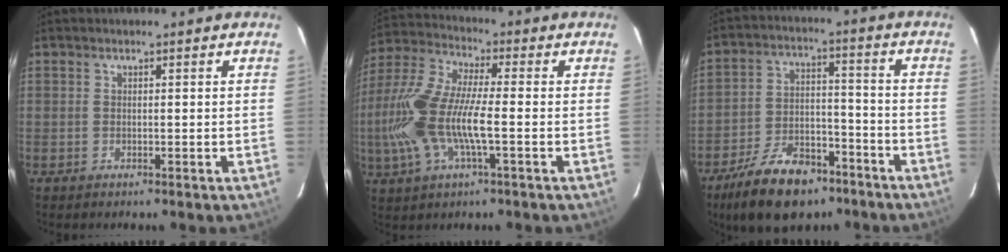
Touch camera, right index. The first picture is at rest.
{"total": 16.7, "force": [-2.9, 4.9, 15.7], "torque": [-0.330, -0.001, -0.062]}
{"total": 16.3, "force": [-11.3, 8.1, 8.4], "torque": [-0.177, 0.006, -0.177]}